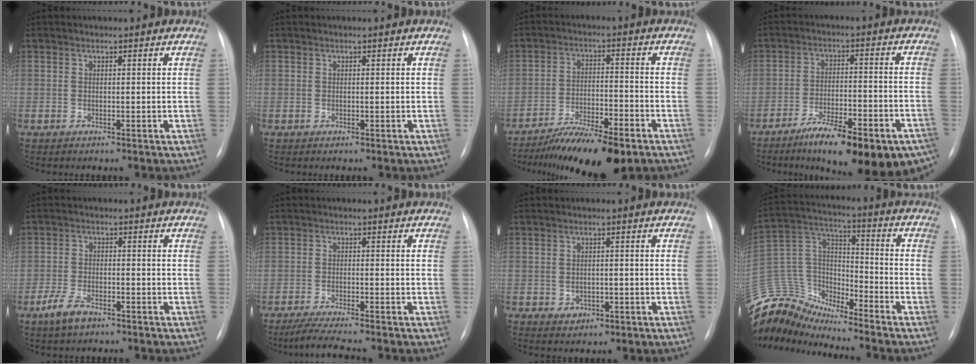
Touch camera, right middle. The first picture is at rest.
{"total": 0.0}
{"total": 11.7, "force": [-8.8, 2.1, 7.4], "torque": [-0.119, -0.018, -0.146]}
{"total": 18.5, "force": [-13.0, 4.7, 12.3], "torque": [-0.121, 0.014, -0.193]}
{"total": 4.3, "force": [-2.9, 1.6, 2.7], "torque": [-0.064, -0.003, -0.053]}
{"total": 5.9, "force": [-5.0, -0.5, 3.1], "torque": [-0.055, -0.022, -0.086]}
{"total": 2.3, "force": [-0.7, 1.9, 1.1], "torque": [-0.014, 0.005, 0.002]}
{"total": 13.3, "force": [-13.1, 1.6, 1.2], "torque": [-0.025, 0.064, -0.256]}